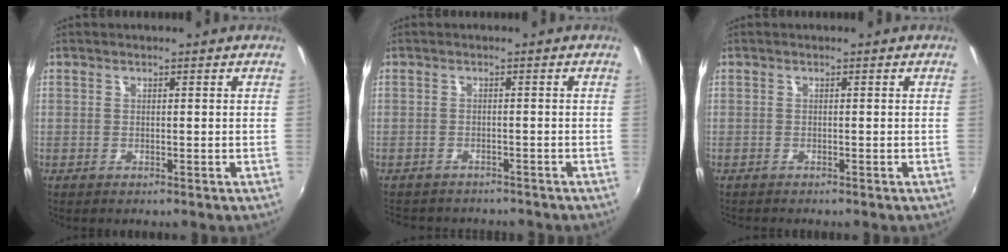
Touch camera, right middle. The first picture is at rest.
{"total": 6.7, "force": [-5.9, 2.4, 2.0], "torque": [-0.052, -0.018, -0.087]}
{"total": 0.7, "force": [-0.6, -0.1, 0.2], "torque": [-0.004, -0.003, -0.010]}